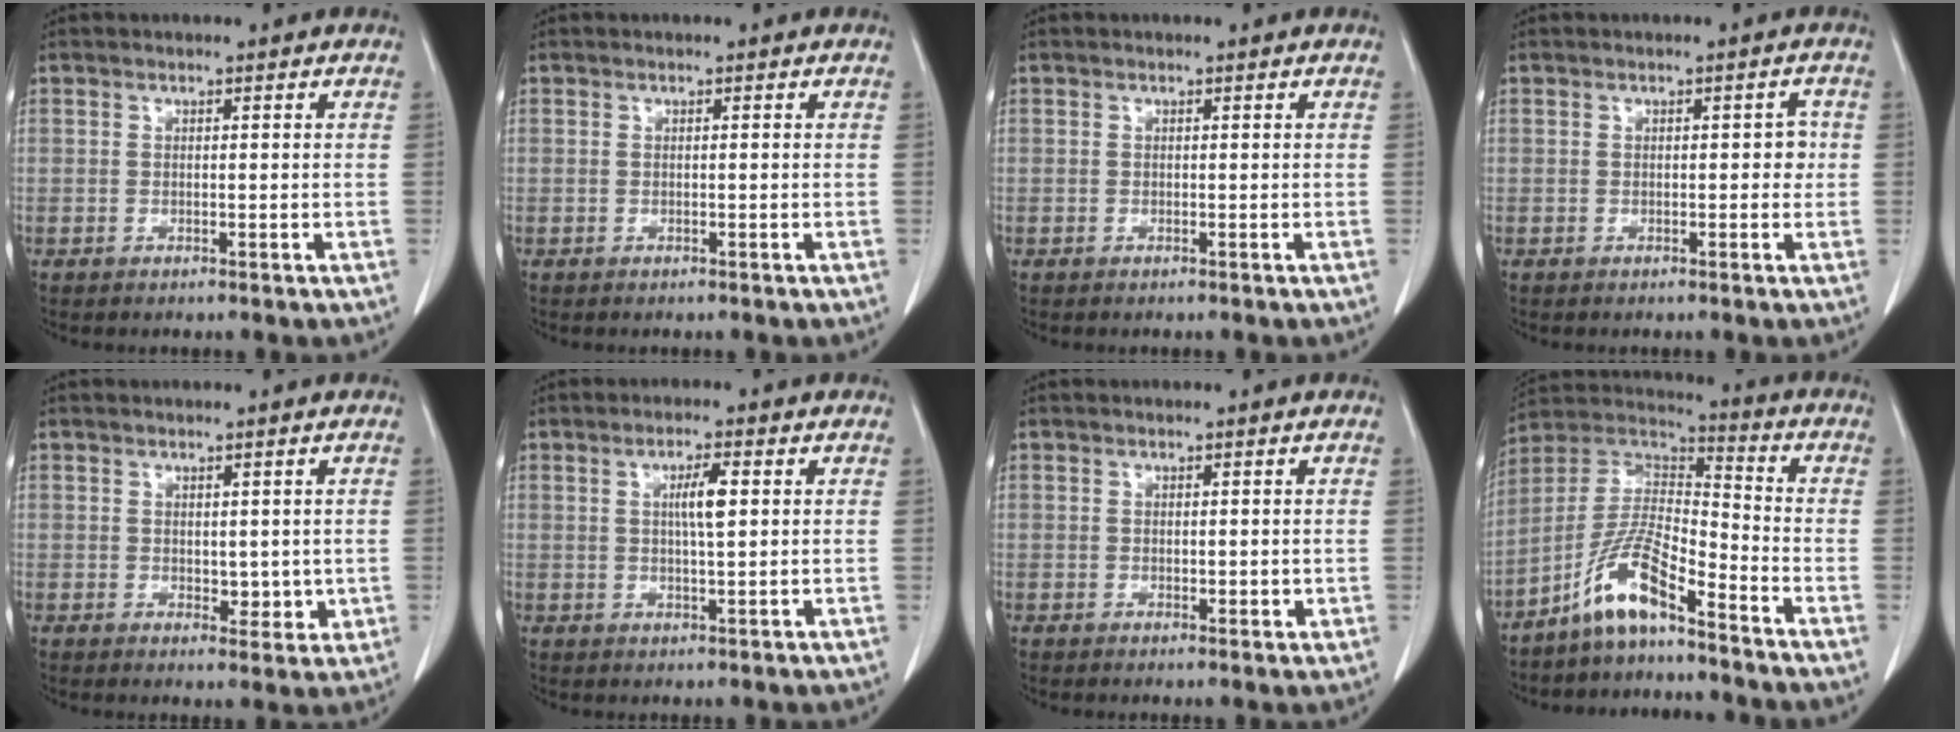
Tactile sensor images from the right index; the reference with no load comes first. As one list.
[{"total": 0.0}, {"total": 0.0}, {"total": 1.9, "force": [-0.1, 1.1, 1.6], "torque": [-0.014, 0.013, -0.001]}, {"total": 3.4, "force": [0.2, 2.0, 2.7], "torque": [-0.028, -0.008, 0.009]}, {"total": 4.0, "force": [0.9, 0.4, 3.9], "torque": [-0.069, 0.000, 0.015]}, {"total": 1.5, "force": [0.0, 0.7, 1.3], "torque": [-0.017, -0.004, 0.003]}, {"total": 10.7, "force": [-7.4, 1.8, 7.5], "torque": [-0.164, 0.012, -0.145]}]